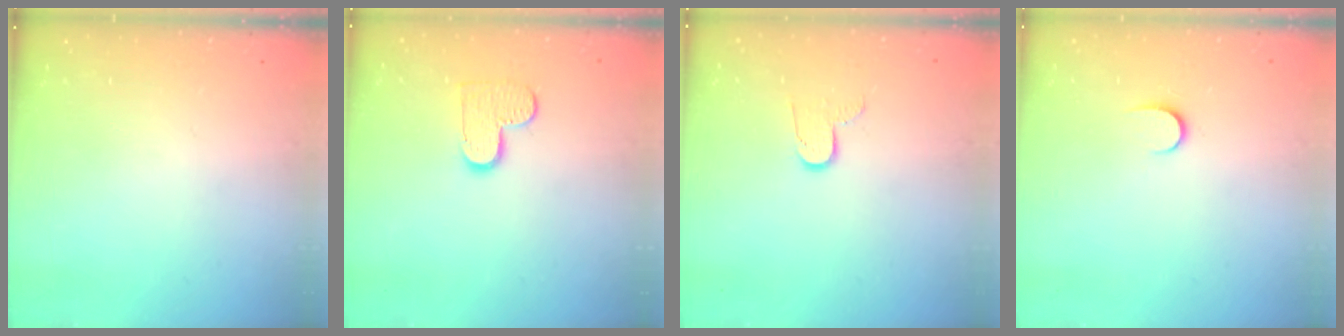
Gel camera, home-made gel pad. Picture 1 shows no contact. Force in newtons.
{"total": 8.5, "press": 8.4, "slide": 0.4}
{"total": 7.2, "press": 7.2, "slide": 0.6}
{"total": 5.7, "press": 5.7, "slide": 0.5}